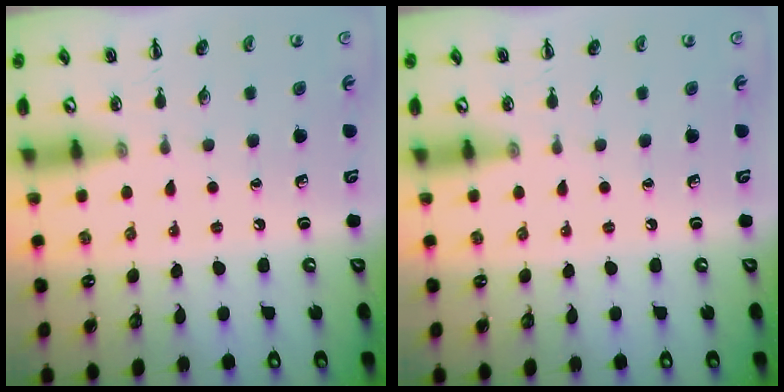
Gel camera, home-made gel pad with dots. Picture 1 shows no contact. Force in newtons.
{"total": 0.0}